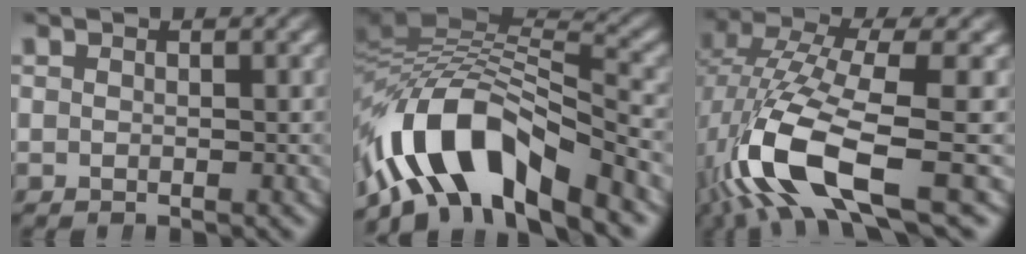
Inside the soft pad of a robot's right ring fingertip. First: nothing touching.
{"total": 12.5, "force": [-3.3, 7.9, 9.0], "torque": [-0.185, -0.030, -0.045]}
{"total": 9.5, "force": [-2.0, 4.5, 8.1], "torque": [-0.182, -0.036, -0.017]}